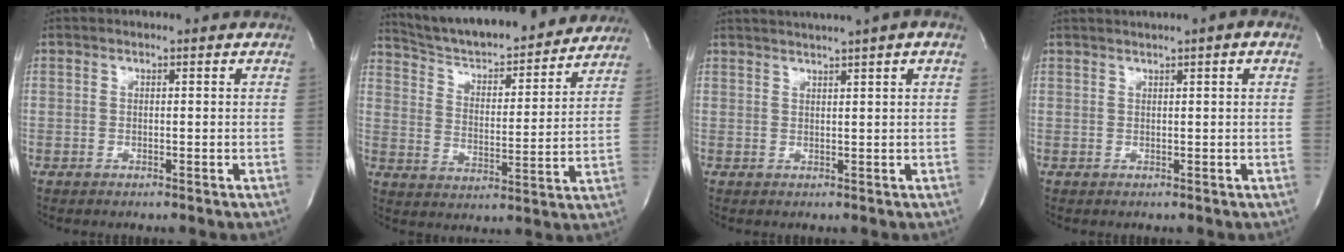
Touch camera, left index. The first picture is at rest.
{"total": 20.5, "force": [19.0, 3.6, 6.7], "torque": [-0.102, 0.002, 0.275]}
{"total": 6.9, "force": [5.3, -0.9, 4.3], "torque": [-0.067, 0.026, 0.068]}
{"total": 3.5, "force": [2.2, -0.2, 2.7], "torque": [-0.046, 0.019, 0.036]}